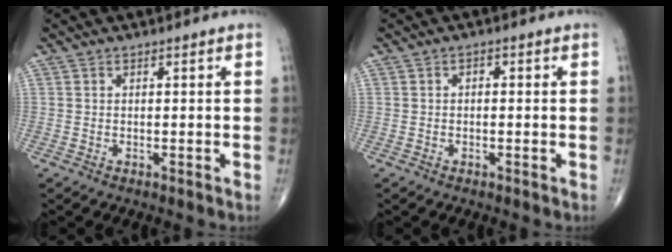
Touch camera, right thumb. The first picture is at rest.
{"total": 1.2, "force": [0.1, 0.7, 0.9], "torque": [-0.008, 0.004, -0.003]}